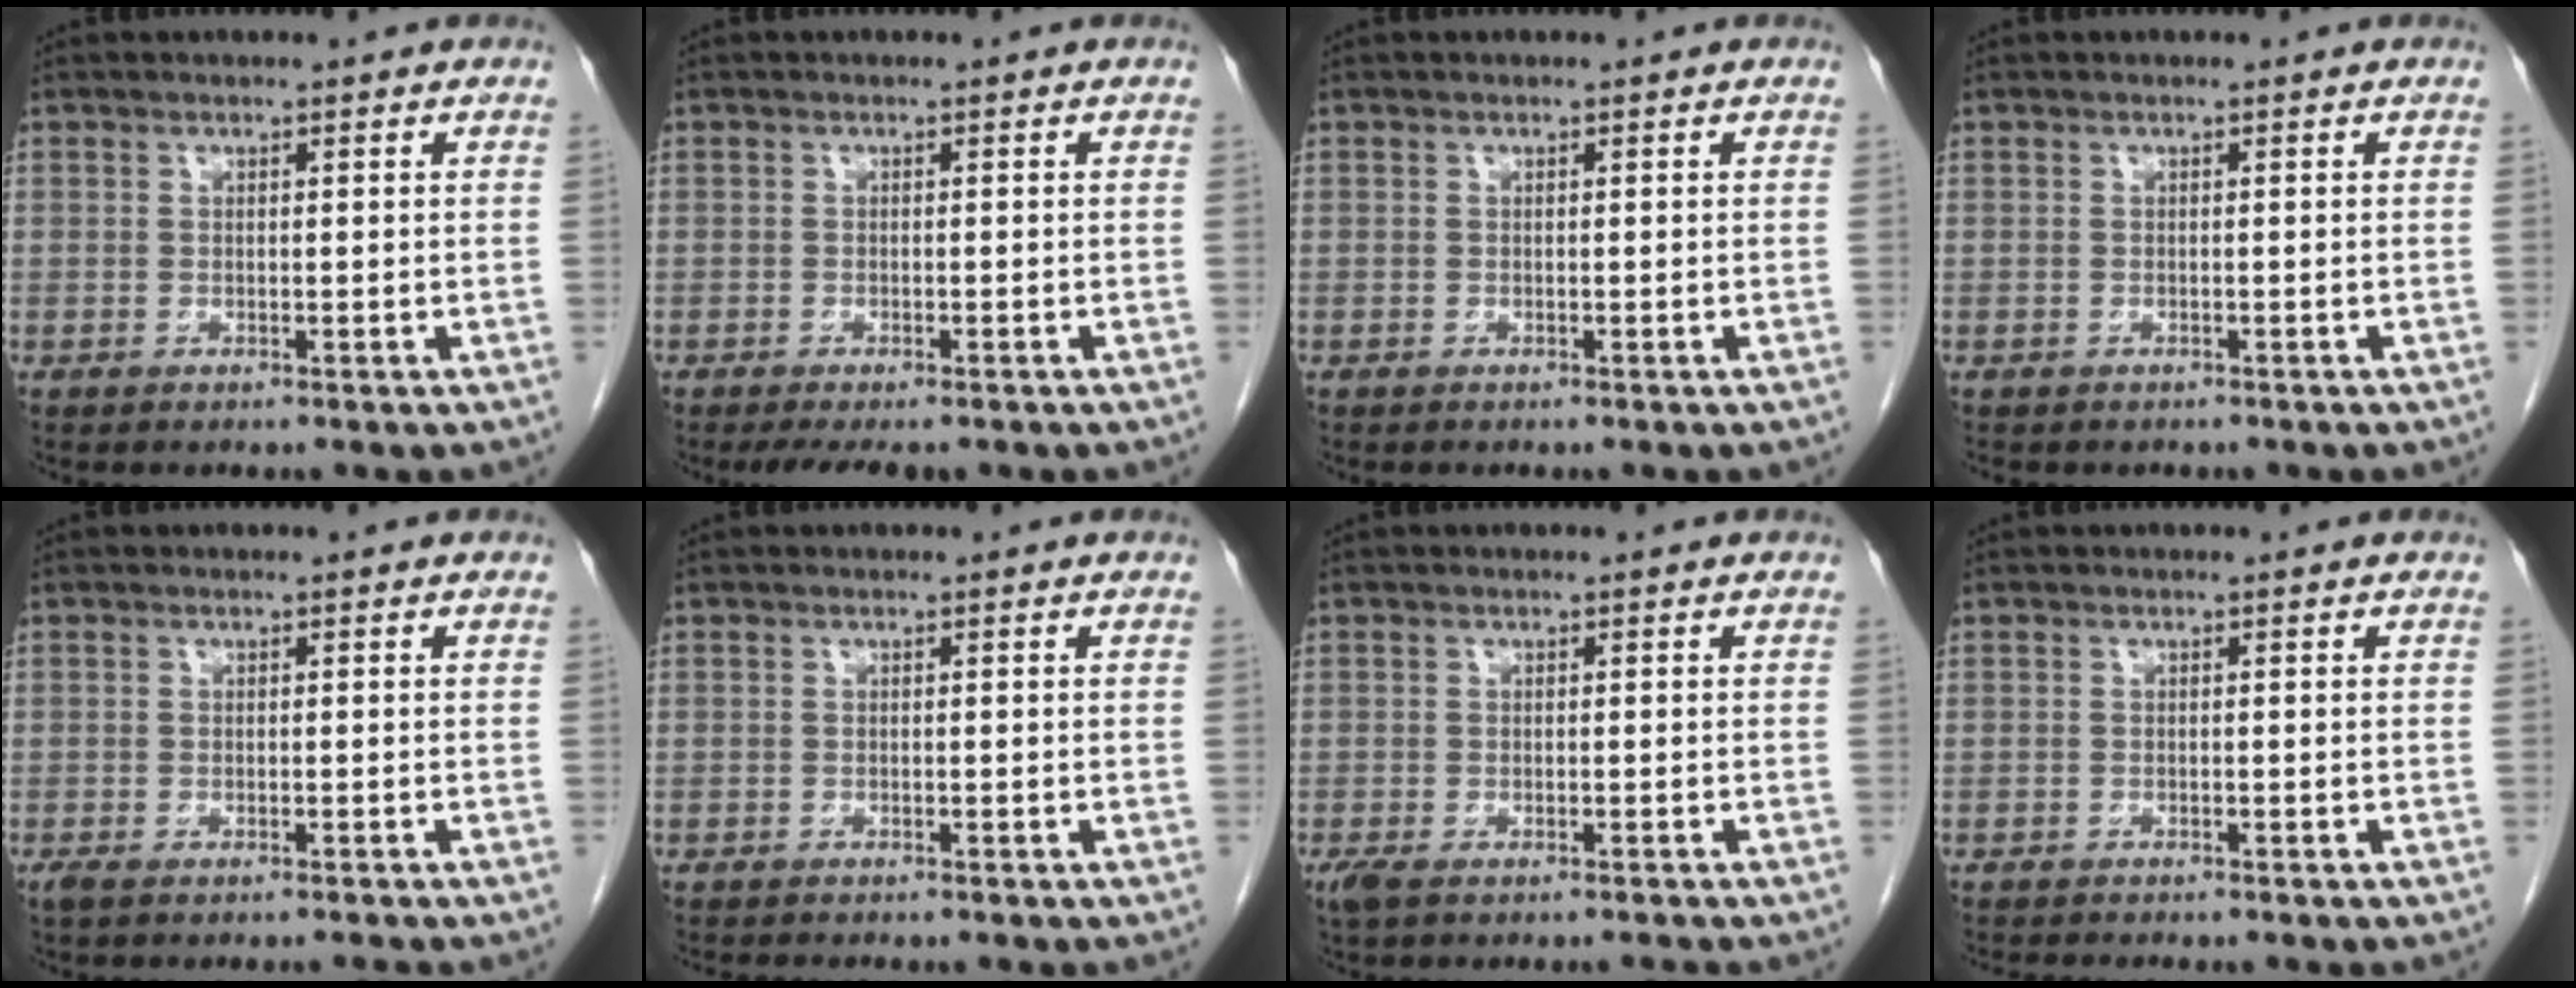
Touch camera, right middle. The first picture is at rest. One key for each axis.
{"total": 4.3, "fx": -3.3, "fy": 1.4, "fz": 2.3, "tx": -0.029, "ty": -0.009, "tz": -0.046}
{"total": 0.0}
{"total": 1.9, "fx": -1.6, "fy": 0.9, "fz": 0.5, "tx": -0.014, "ty": -0.002, "tz": -0.018}
{"total": 2.6, "fx": -2.4, "fy": 0.0, "fz": 1.1, "tx": -0.018, "ty": -0.006, "tz": -0.038}
{"total": 2.9, "fx": -2.7, "fy": 0.3, "fz": 1.0, "tx": -0.015, "ty": -0.007, "tz": -0.034}
{"total": 3.6, "fx": -3.0, "fy": 0.6, "fz": 1.8, "tx": -0.034, "ty": -0.009, "tz": -0.051}
{"total": 4.9, "fx": -4.4, "fy": 0.6, "fz": 1.9, "tx": -0.022, "ty": -0.010, "tz": -0.061}